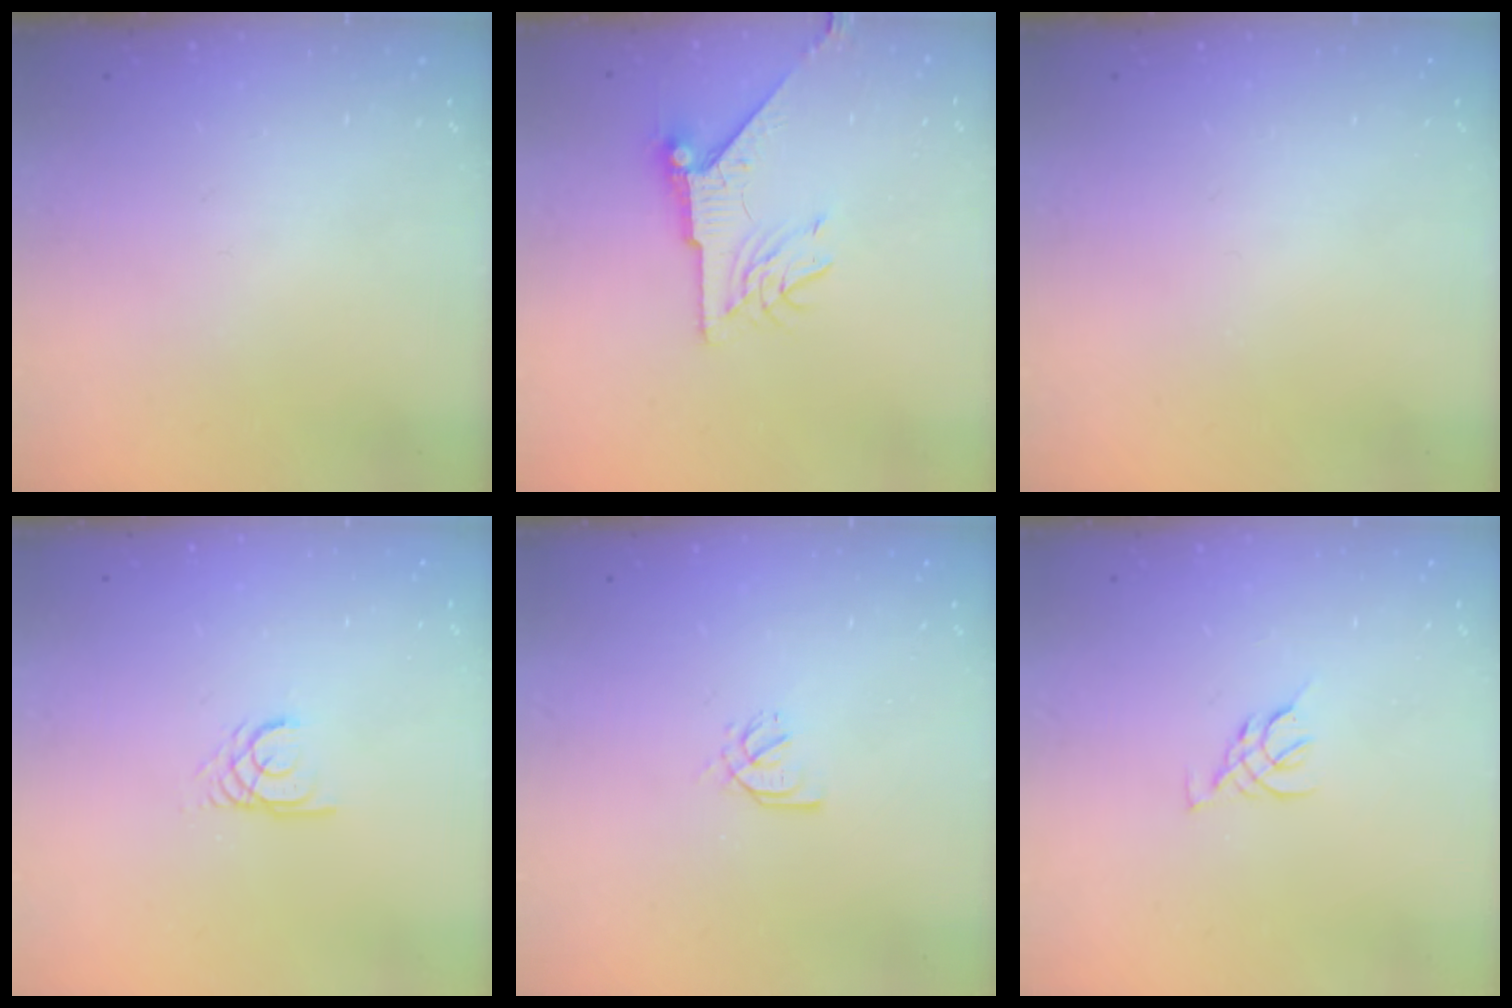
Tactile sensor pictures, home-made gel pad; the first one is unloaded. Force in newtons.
{"total": 8.3, "press": 8.2, "slide": 0.8}
{"total": 0.0}
{"total": 2.2, "press": 2.2, "slide": 0.3}
{"total": 1.7, "press": 1.6, "slide": 0.5}
{"total": 3.6, "press": 3.5, "slide": 0.8}